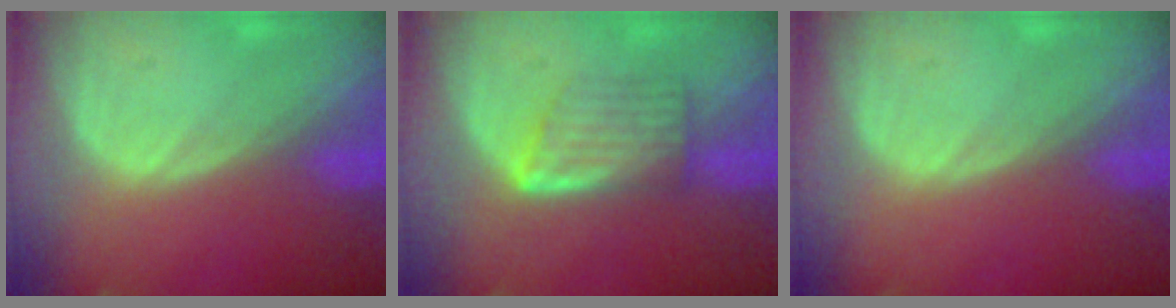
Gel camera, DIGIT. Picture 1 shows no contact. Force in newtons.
{"total": 5.8, "press": 5.4, "slide": 2.0}
{"total": 0.0}